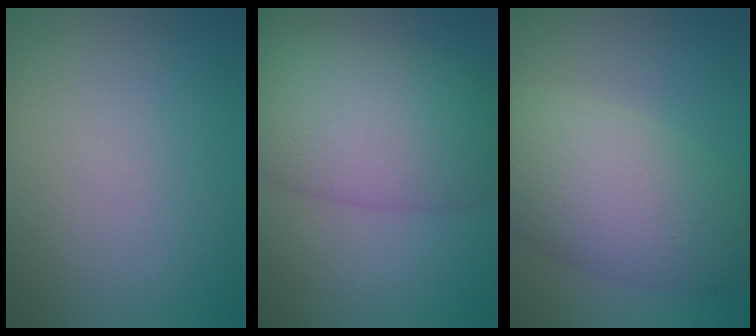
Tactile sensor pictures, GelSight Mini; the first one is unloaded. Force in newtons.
{"total": 9.4, "press": 9.3, "slide": 0.4}
{"total": 9.0, "press": 9.0, "slide": 0.4}